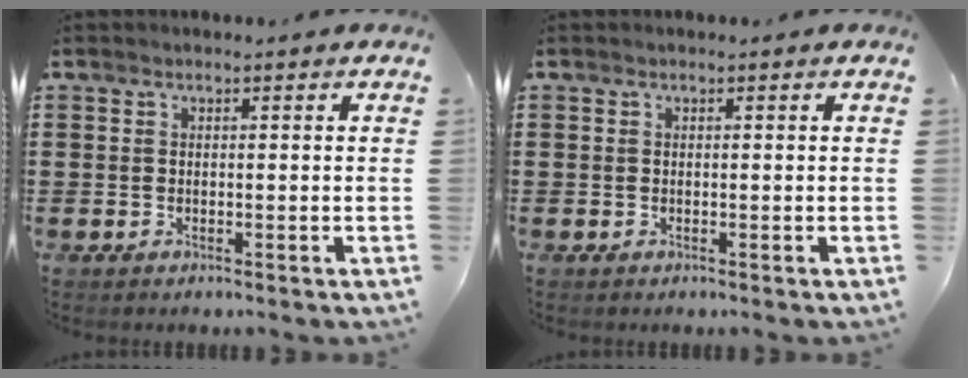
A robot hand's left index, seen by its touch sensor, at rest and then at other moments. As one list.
[{"total": 0.0}]